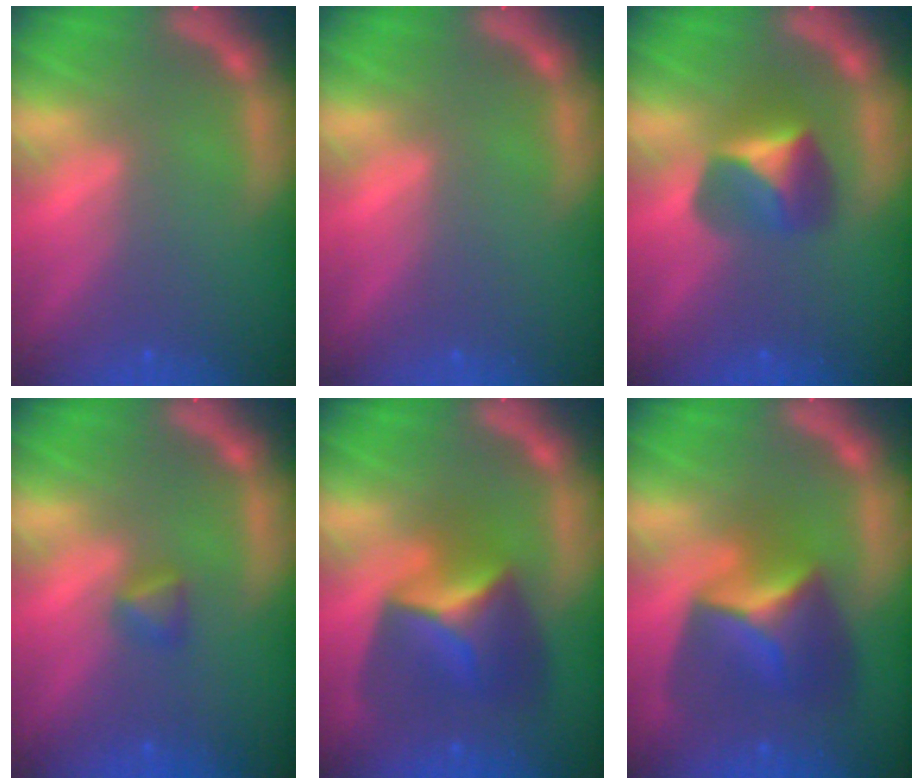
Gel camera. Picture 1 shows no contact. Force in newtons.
{"total": 0.0}
{"total": 3.9}
{"total": 1.4}
{"total": 6.9}
{"total": 6.9}